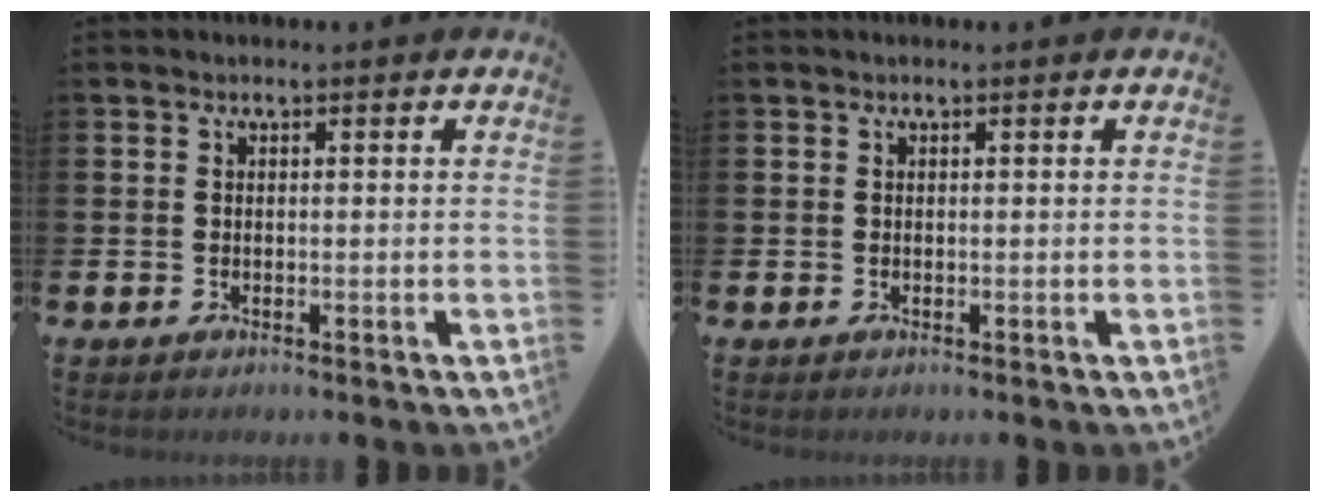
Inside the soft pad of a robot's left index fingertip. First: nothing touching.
{"total": 0.0}